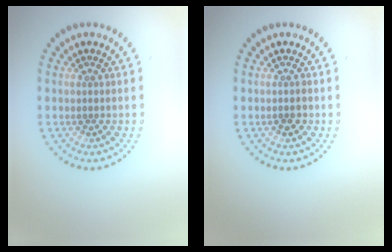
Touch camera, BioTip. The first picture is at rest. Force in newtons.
{"total": 1.0, "press": 1.0, "slide": 0.4}